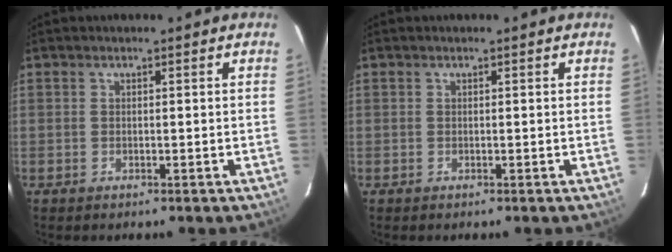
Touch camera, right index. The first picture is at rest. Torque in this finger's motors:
{"motor_torque": [0.00, 0.00, 0.00, 0.00]}